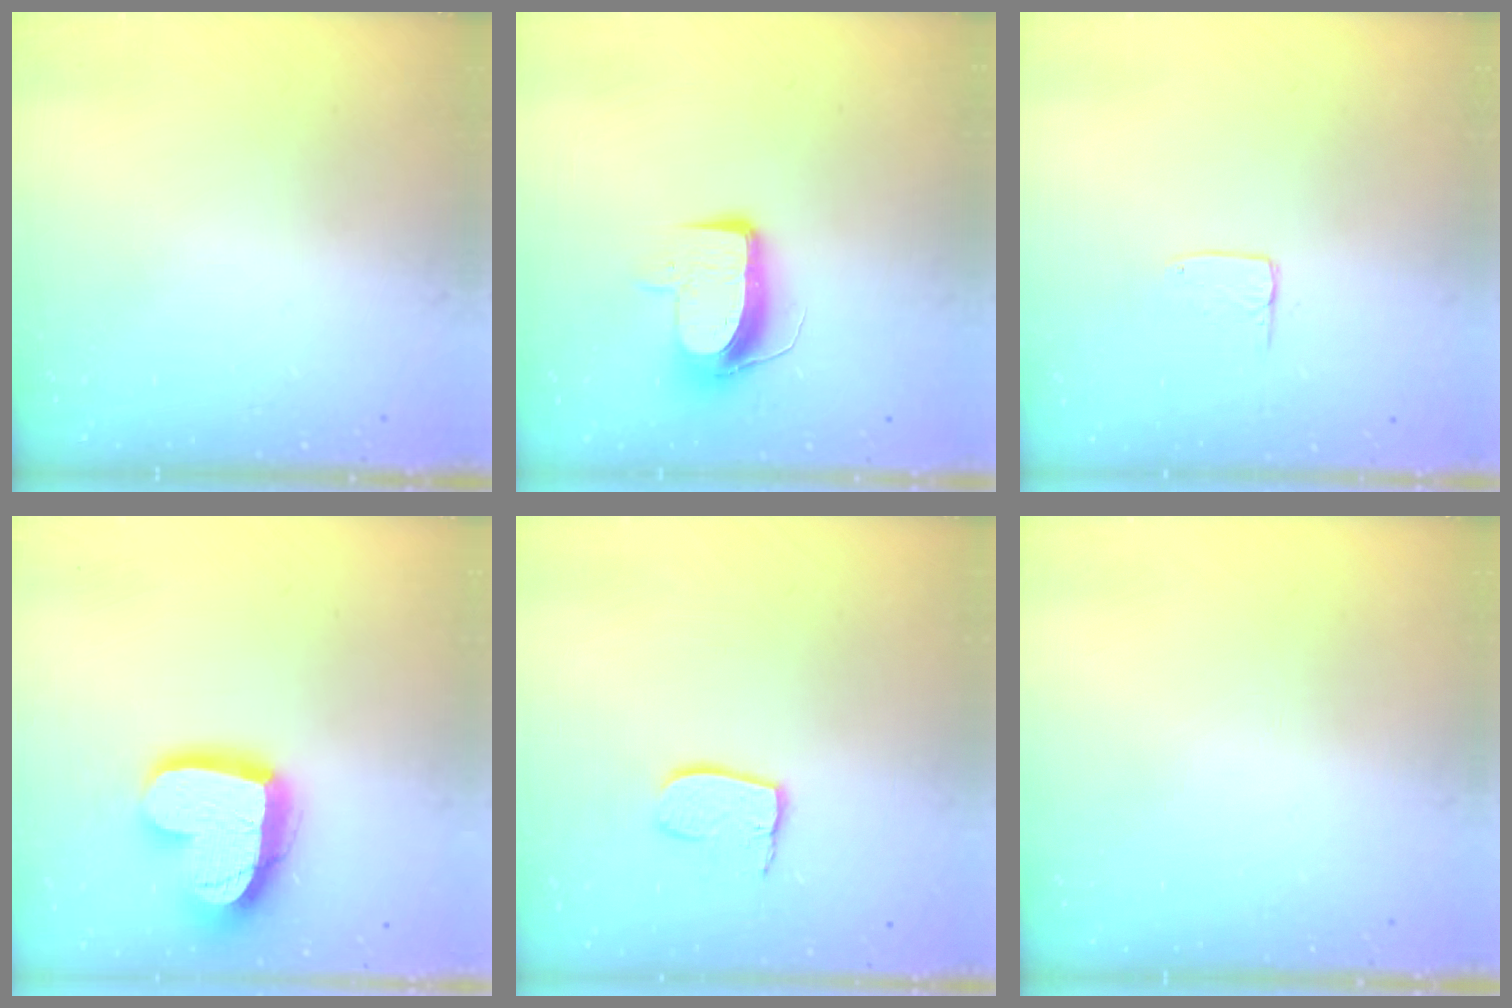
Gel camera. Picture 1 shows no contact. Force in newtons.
{"total": 8.9, "press": 8.9, "slide": 0.7}
{"total": 3.6, "press": 3.6, "slide": 0.3}
{"total": 18.4, "press": 18.3, "slide": 1.6}
{"total": 8.3, "press": 8.3, "slide": 0.7}
{"total": 0.0}